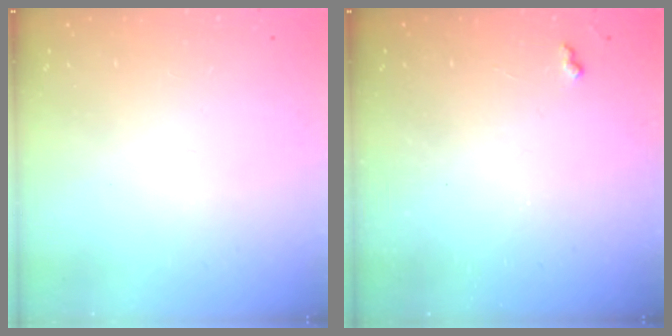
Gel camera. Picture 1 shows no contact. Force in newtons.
{"total": 5.0, "press": 5.0, "slide": 0.7}